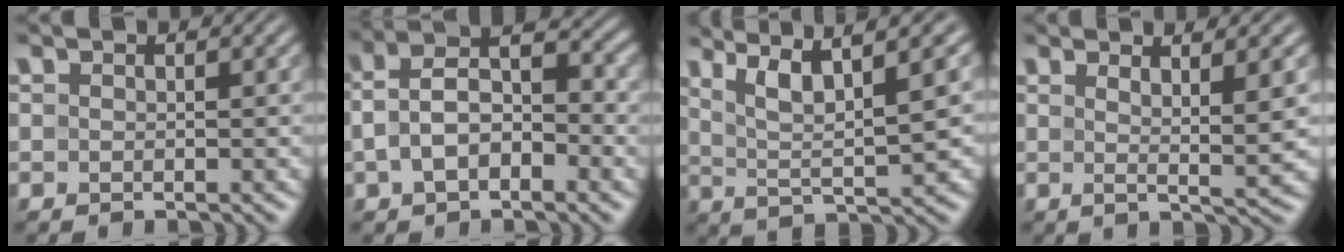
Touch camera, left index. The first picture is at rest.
{"total": 5.9, "force": [-1.0, 3.5, 4.7], "torque": [-0.087, 0.016, -0.025]}
{"total": 7.3, "force": [4.1, 1.4, 5.9], "torque": [-0.098, 0.016, 0.077]}
{"total": 4.6, "force": [1.5, 0.6, 4.3], "torque": [-0.061, -0.004, 0.025]}